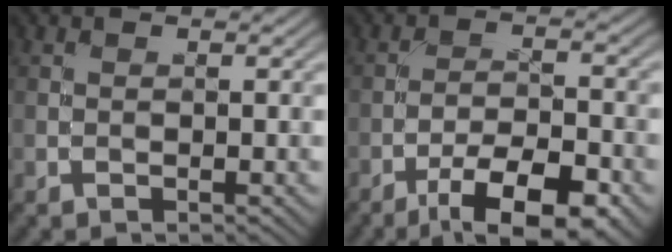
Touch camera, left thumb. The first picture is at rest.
{"total": 10.6, "force": [-6.8, 3.5, 7.4], "torque": [-0.120, -0.005, -0.107]}